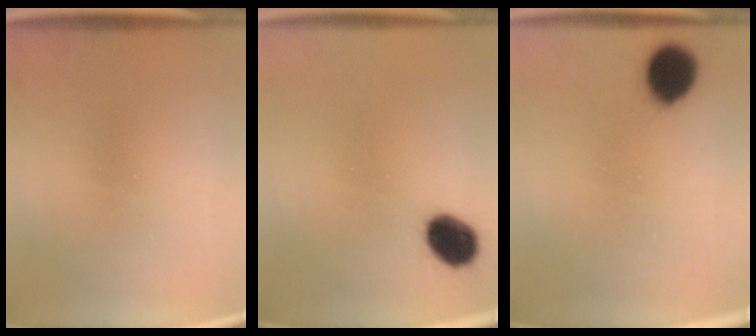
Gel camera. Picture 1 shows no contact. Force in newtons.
{"total": 8.6}
{"total": 9.1}